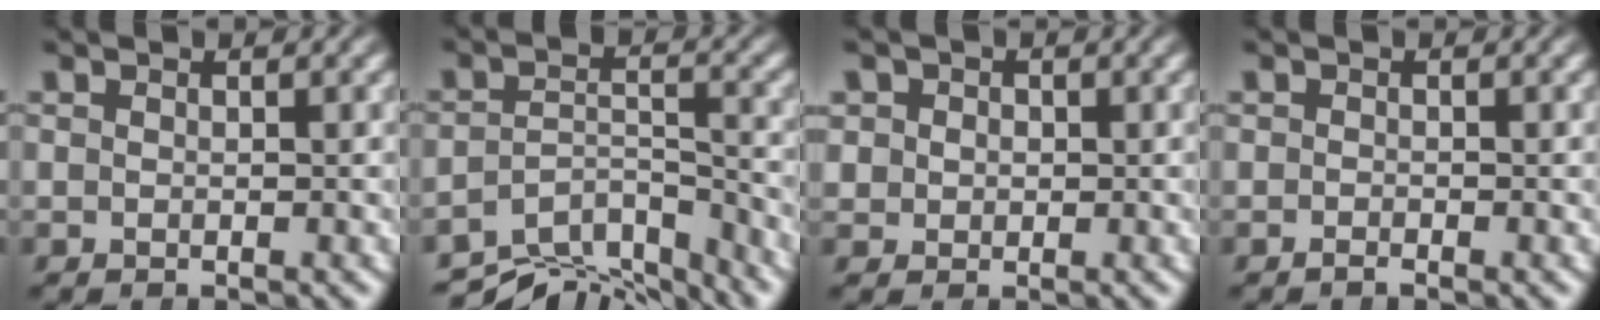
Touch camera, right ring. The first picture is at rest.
{"total": 9.0, "force": [-7.2, 3.8, 3.9], "torque": [-0.046, -0.035, -0.102]}
{"total": 2.9, "force": [0.5, 2.6, 1.0], "torque": [-0.025, -0.009, 0.017]}
{"total": 0.7, "force": [-0.7, -0.3, -0.1], "torque": [0.007, -0.007, -0.008]}